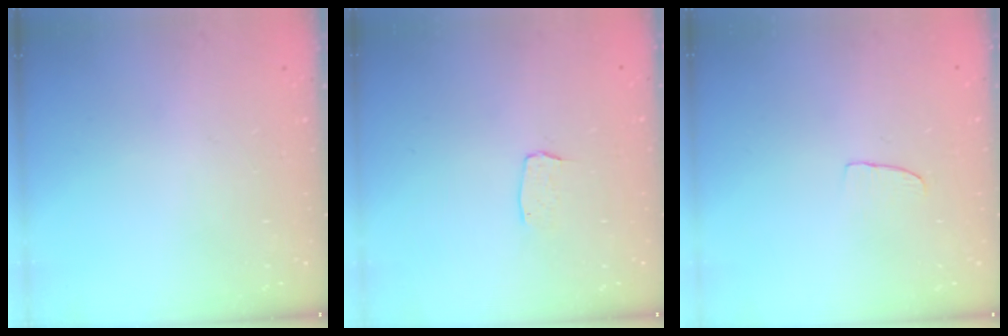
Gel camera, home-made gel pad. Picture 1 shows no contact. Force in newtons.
{"total": 3.1, "press": 3.1, "slide": 0.2}
{"total": 3.1, "press": 3.1, "slide": 0.2}